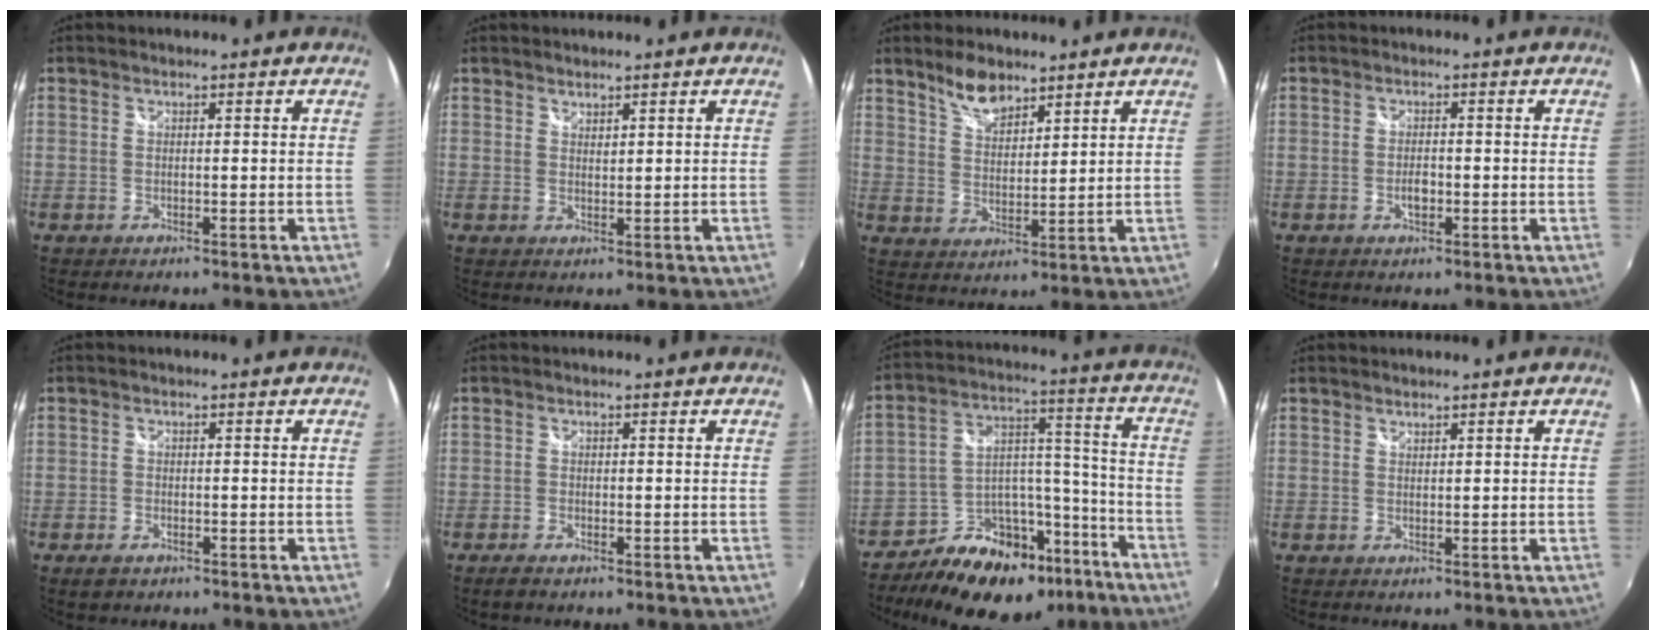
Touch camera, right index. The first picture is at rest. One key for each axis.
{"total": 1.1, "fx": 1.1, "fy": 0.3, "fz": 0.2, "tx": -0.001, "ty": 0.000, "tz": 0.019}
{"total": 6.5, "fx": 5.0, "fy": 2.6, "fz": 3.3, "tx": -0.053, "ty": 0.002, "tz": 0.095}
{"total": 2.1, "fx": -0.8, "fy": 1.1, "fz": 1.6, "tx": -0.028, "ty": 0.000, "tz": -0.014}
{"total": 2.6, "fx": -1.6, "fy": 1.5, "fz": 1.3, "tx": -0.026, "ty": -0.003, "tz": -0.026}
{"total": 2.0, "fx": -1.5, "fy": 0.7, "fz": 1.1, "tx": -0.024, "ty": -0.005, "tz": -0.028}
{"total": 20.4, "fx": -14.2, "fy": 11.9, "fz": 8.6, "tx": -0.156, "ty": 0.069, "tz": -0.194}
{"total": 0.5, "fx": 0.5, "fy": 0.1, "fz": 0.0, "tx": 0.001, "ty": 0.000, "tz": 0.010}